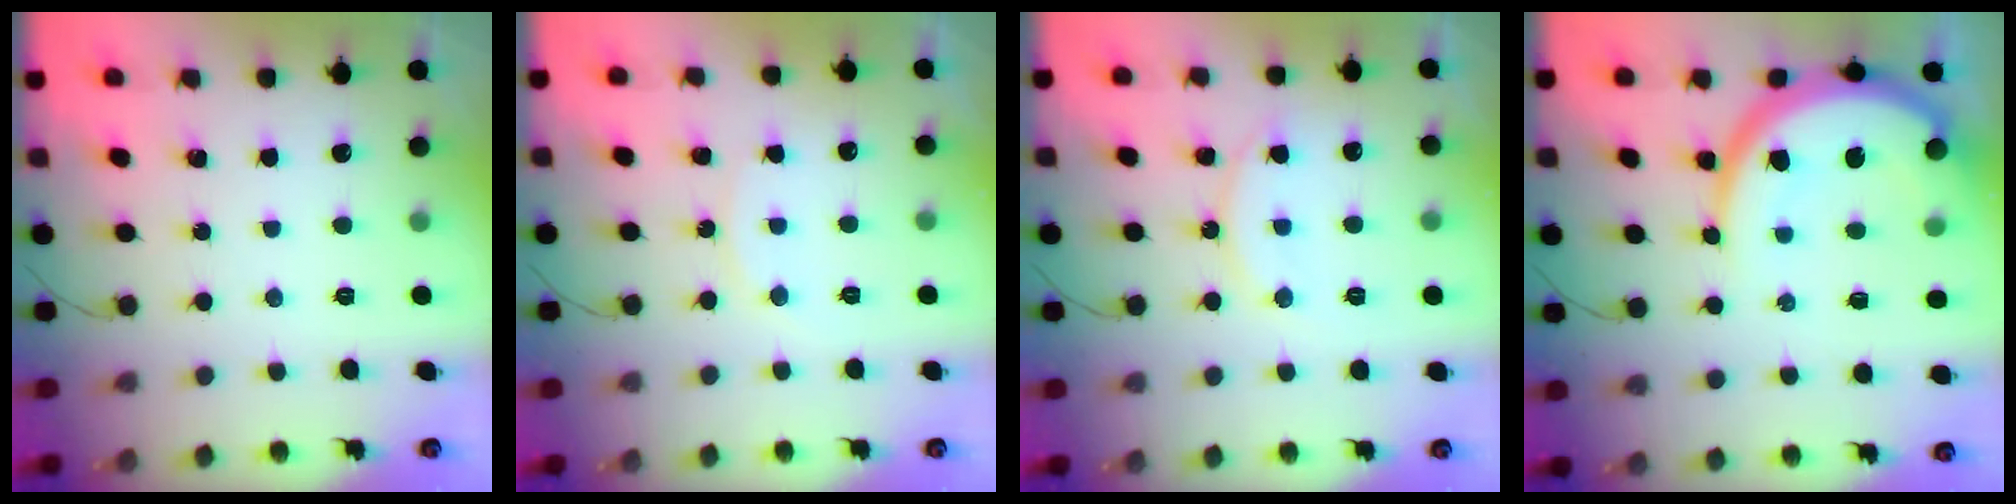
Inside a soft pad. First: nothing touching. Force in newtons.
{"total": 4.5, "press": 4.5, "slide": 0.6}
{"total": 11.7, "press": 11.7, "slide": 0.8}
{"total": 14.6, "press": 14.5, "slide": 1.6}